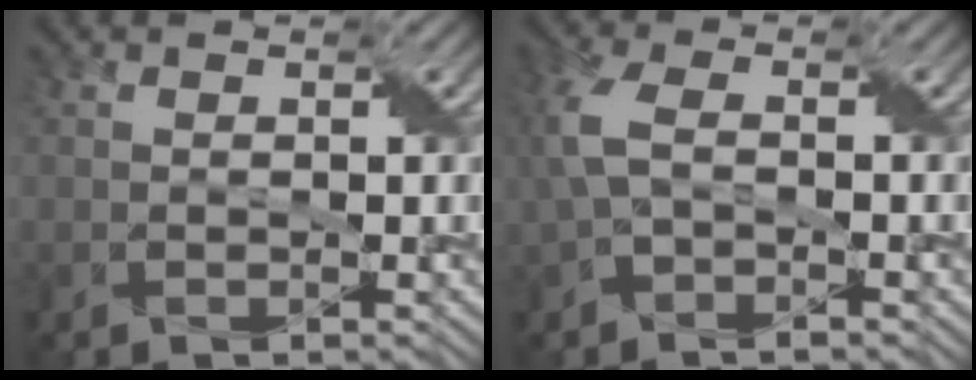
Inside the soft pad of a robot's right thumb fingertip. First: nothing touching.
{"total": 4.6, "force": [0.0, 2.5, 3.9], "torque": [-0.109, 0.004, -0.003]}